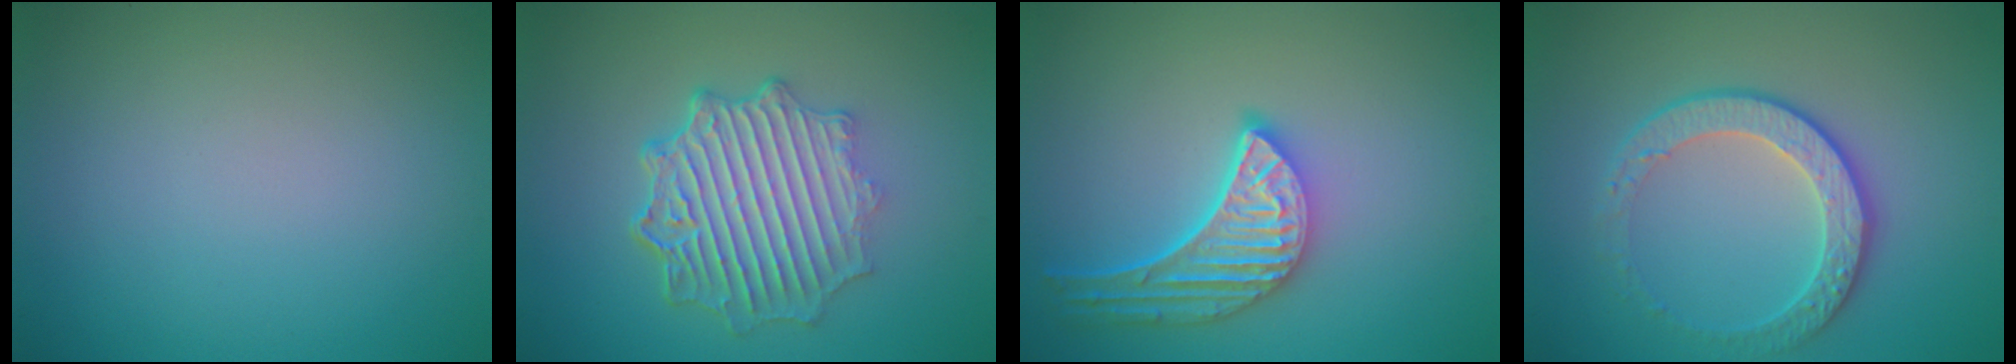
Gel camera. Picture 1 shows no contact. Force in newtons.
{"total": 6.8, "press": 5.1, "slide": 4.5}
{"total": 5.5, "press": 4.4, "slide": 3.3}
{"total": 3.9, "press": 3.4, "slide": 1.7}